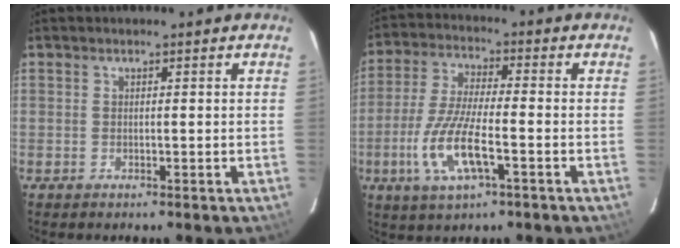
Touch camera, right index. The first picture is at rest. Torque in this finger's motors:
{"motor_torque": [0.44, -0.18, 0.41, 0.19]}